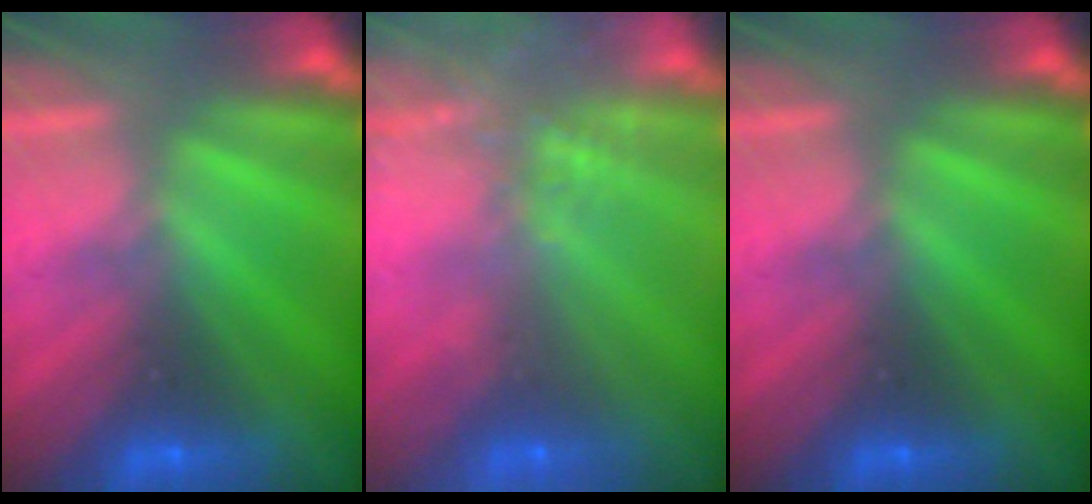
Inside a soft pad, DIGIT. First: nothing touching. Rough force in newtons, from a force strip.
{"total": 9.2}
{"total": 0.0}